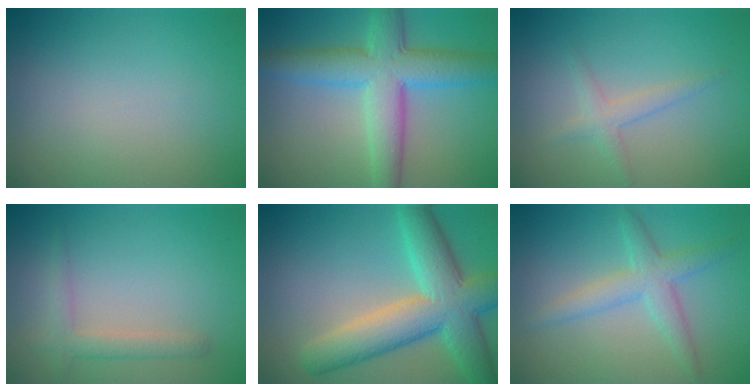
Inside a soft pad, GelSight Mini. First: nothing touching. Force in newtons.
{"total": 7.6, "press": 7.6, "slide": 0.1}
{"total": 1.8, "press": 1.8, "slide": 0.0}
{"total": 2.2, "press": 2.2, "slide": 0.1}
{"total": 9.1, "press": 9.1, "slide": 0.3}
{"total": 3.4, "press": 3.4, "slide": 0.0}